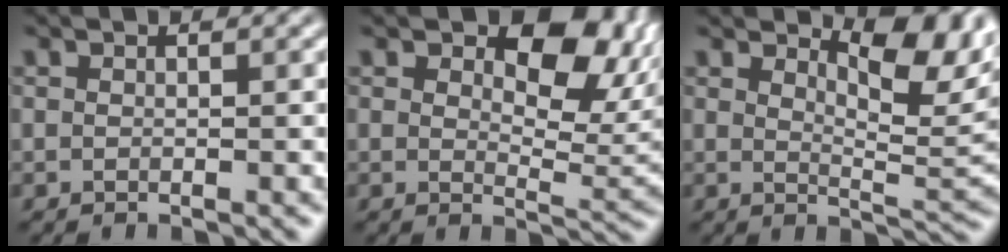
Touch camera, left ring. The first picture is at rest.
{"total": 8.3, "force": [3.8, 4.3, 6.0], "torque": [-0.078, -0.002, 0.058]}
{"total": 5.3, "force": [3.1, 1.9, 3.9], "torque": [-0.053, -0.010, 0.043]}